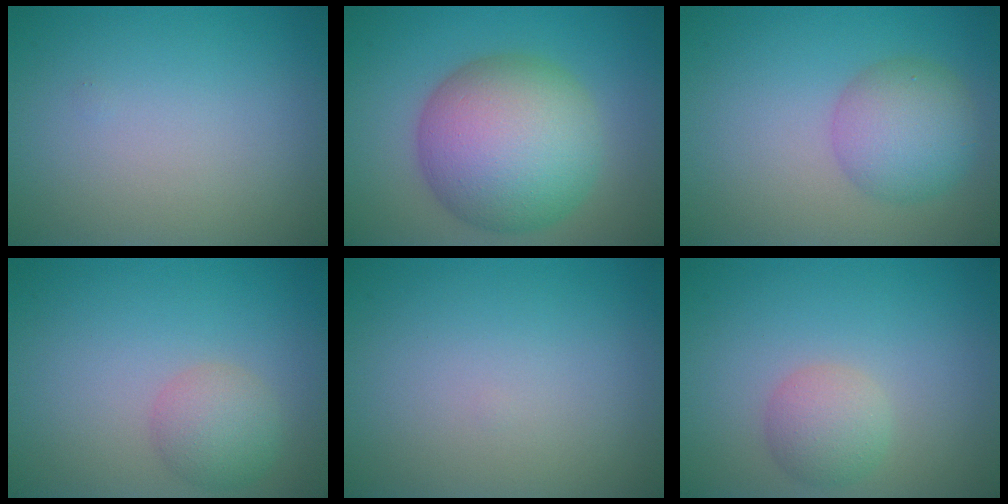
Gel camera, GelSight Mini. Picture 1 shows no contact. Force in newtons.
{"total": 11.5, "press": 11.5, "slide": 0.3}
{"total": 4.6, "press": 4.6, "slide": 0.1}
{"total": 2.9, "press": 2.9, "slide": 0.2}
{"total": 0.0}
{"total": 2.7, "press": 2.6, "slide": 0.2}